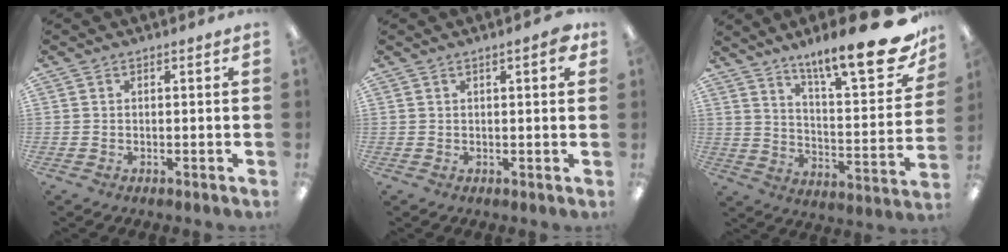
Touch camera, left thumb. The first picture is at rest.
{"total": 3.6, "force": [1.7, 1.0, 3.0], "torque": [-0.044, 0.000, 0.024]}
{"total": 20.5, "force": [14.6, 4.9, 13.6], "torque": [-0.201, -0.101, 0.234]}